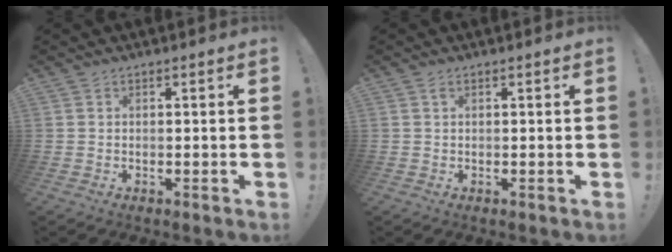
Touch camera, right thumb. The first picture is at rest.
{"total": 0.7, "force": [0.2, 0.3, 0.5], "torque": [-0.012, 0.002, 0.004]}